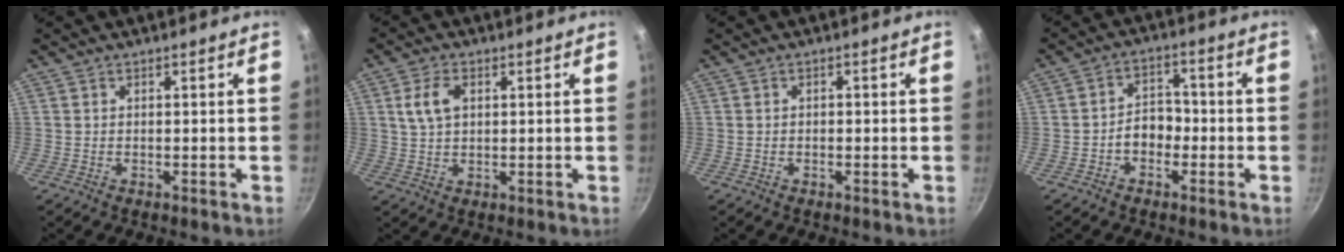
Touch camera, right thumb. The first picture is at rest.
{"total": 5.5, "force": [1.6, 3.4, 4.0], "torque": [-0.080, 0.002, 0.030]}
{"total": 0.7, "force": [-0.1, 0.5, 0.5], "torque": [-0.004, 0.004, -0.002]}
{"total": 5.7, "force": [-1.8, 4.1, 3.4], "torque": [-0.034, 0.027, -0.042]}